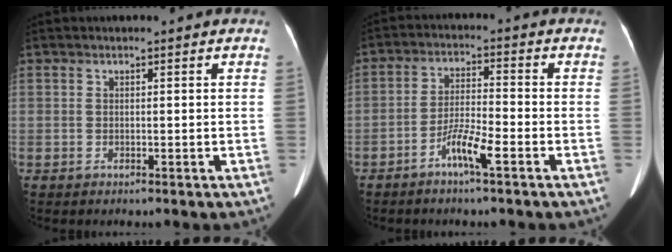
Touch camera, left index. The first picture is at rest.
{"total": 5.6, "force": [-3.3, 0.2, 4.5], "torque": [-0.091, 0.001, -0.065]}